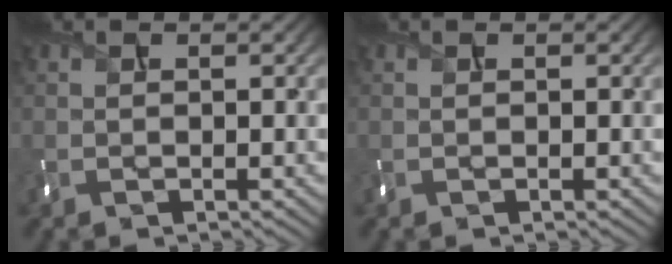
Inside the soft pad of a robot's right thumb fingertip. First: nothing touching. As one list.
[{"total": 0.0}]